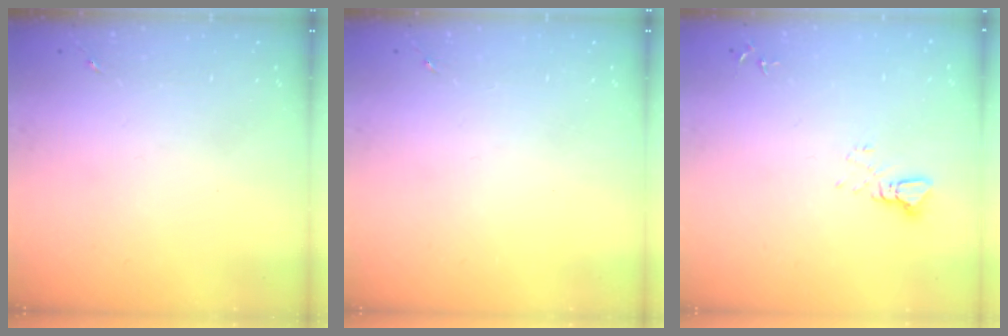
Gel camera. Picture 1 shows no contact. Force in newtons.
{"total": 0.0}
{"total": 2.5, "press": 2.5, "slide": 0.1}